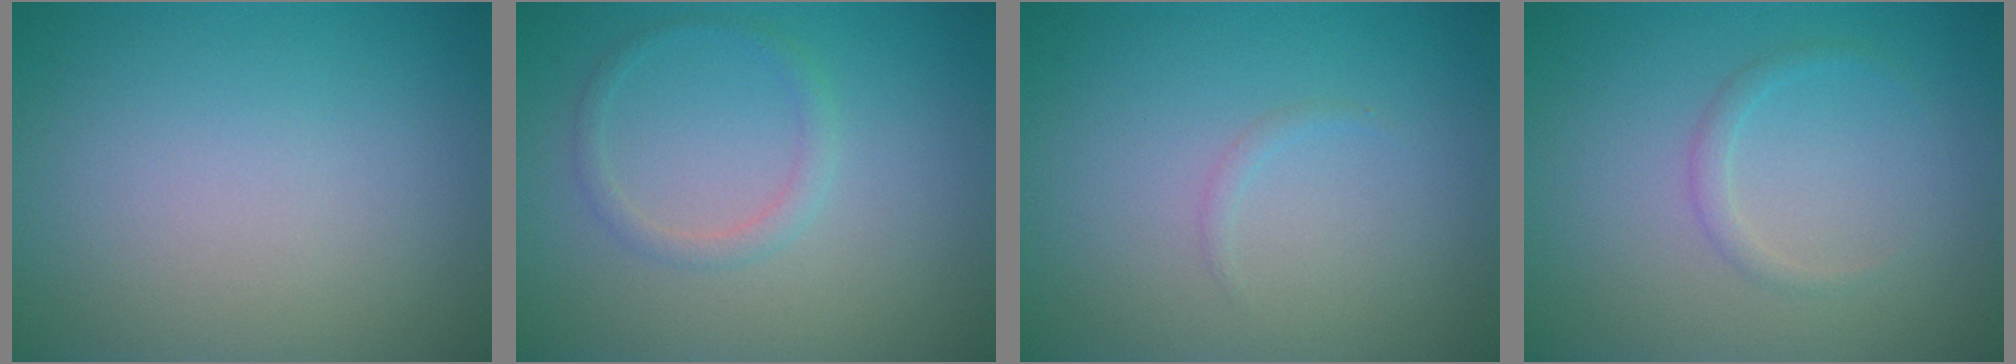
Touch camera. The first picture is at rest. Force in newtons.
{"total": 1.4, "press": 1.4, "slide": 0.1}
{"total": 0.5, "press": 0.5, "slide": 0.1}
{"total": 1.1, "press": 1.1, "slide": 0.1}